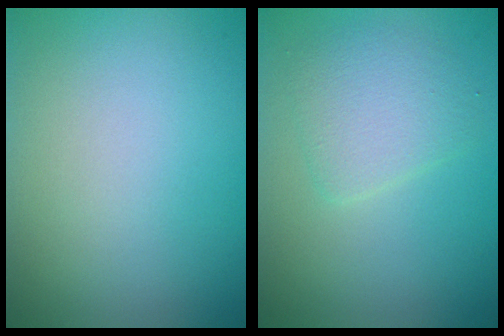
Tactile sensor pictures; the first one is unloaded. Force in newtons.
{"total": 2.7, "press": 2.7, "slide": 0.1}